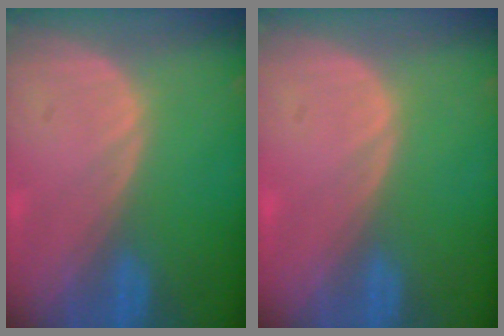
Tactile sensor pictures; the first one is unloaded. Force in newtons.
{"total": 0.7, "press": 0.0, "slide": 0.7}